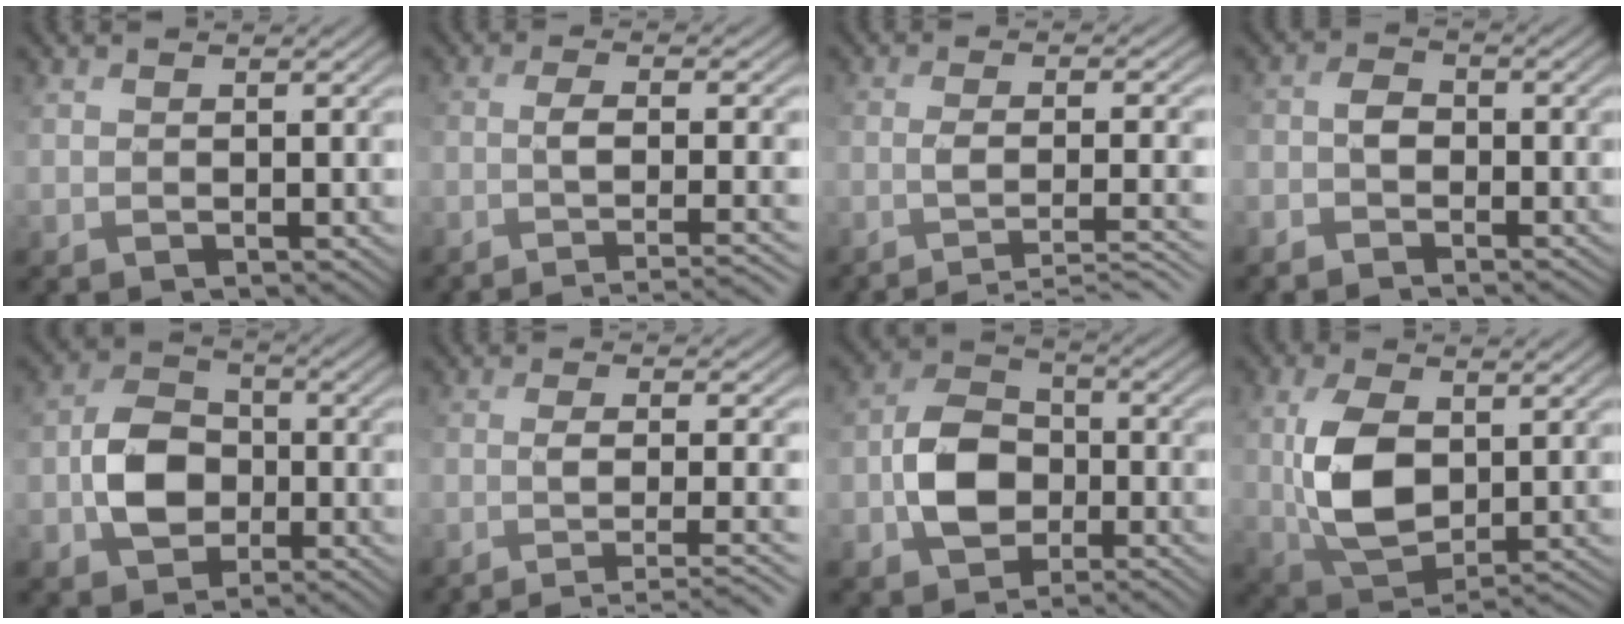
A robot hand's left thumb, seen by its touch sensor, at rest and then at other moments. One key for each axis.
{"total": 6.3, "fx": -2.6, "fy": 1.7, "fz": 5.4, "tx": -0.080, "ty": -0.008, "tz": -0.042}
{"total": 7.8, "fx": -4.6, "fy": 1.8, "fz": 6.0, "tx": -0.092, "ty": -0.002, "tz": -0.065}
{"total": 3.1, "fx": -2.3, "fy": 1.6, "fz": 1.5, "tx": -0.028, "ty": 0.002, "tz": -0.055}
{"total": 6.9, "fx": -2.4, "fy": 5.0, "fz": 4.1, "tx": -0.082, "ty": 0.005, "tz": -0.058}
{"total": 7.0, "fx": -3.5, "fy": 1.9, "fz": 5.7, "tx": -0.086, "ty": -0.008, "tz": -0.050}
{"total": 7.4, "fx": -2.9, "fy": 5.0, "fz": 4.6, "tx": -0.094, "ty": 0.006, "tz": -0.069}
{"total": 7.8, "fx": 0.5, "fy": 4.4, "fz": 6.4, "tx": -0.143, "ty": -0.003, "tz": 0.013}